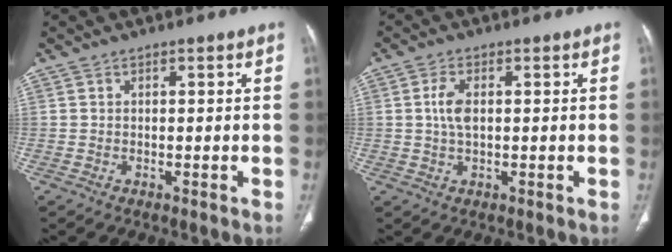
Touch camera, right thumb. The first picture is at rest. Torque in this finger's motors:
{"motor_torque": [0.79, 0.32, 0.33, -0.46, 0.07]}